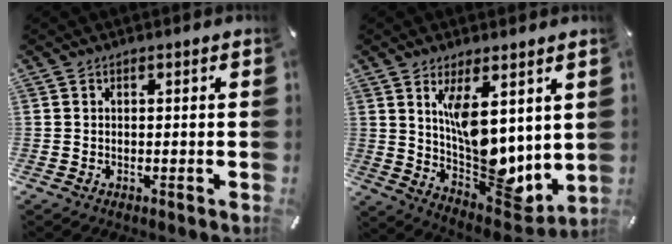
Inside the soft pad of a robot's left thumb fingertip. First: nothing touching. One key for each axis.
{"total": 12.9, "fx": 4.1, "fy": 6.8, "fz": 10.2, "tx": -0.154, "ty": -0.056, "tz": 0.082}